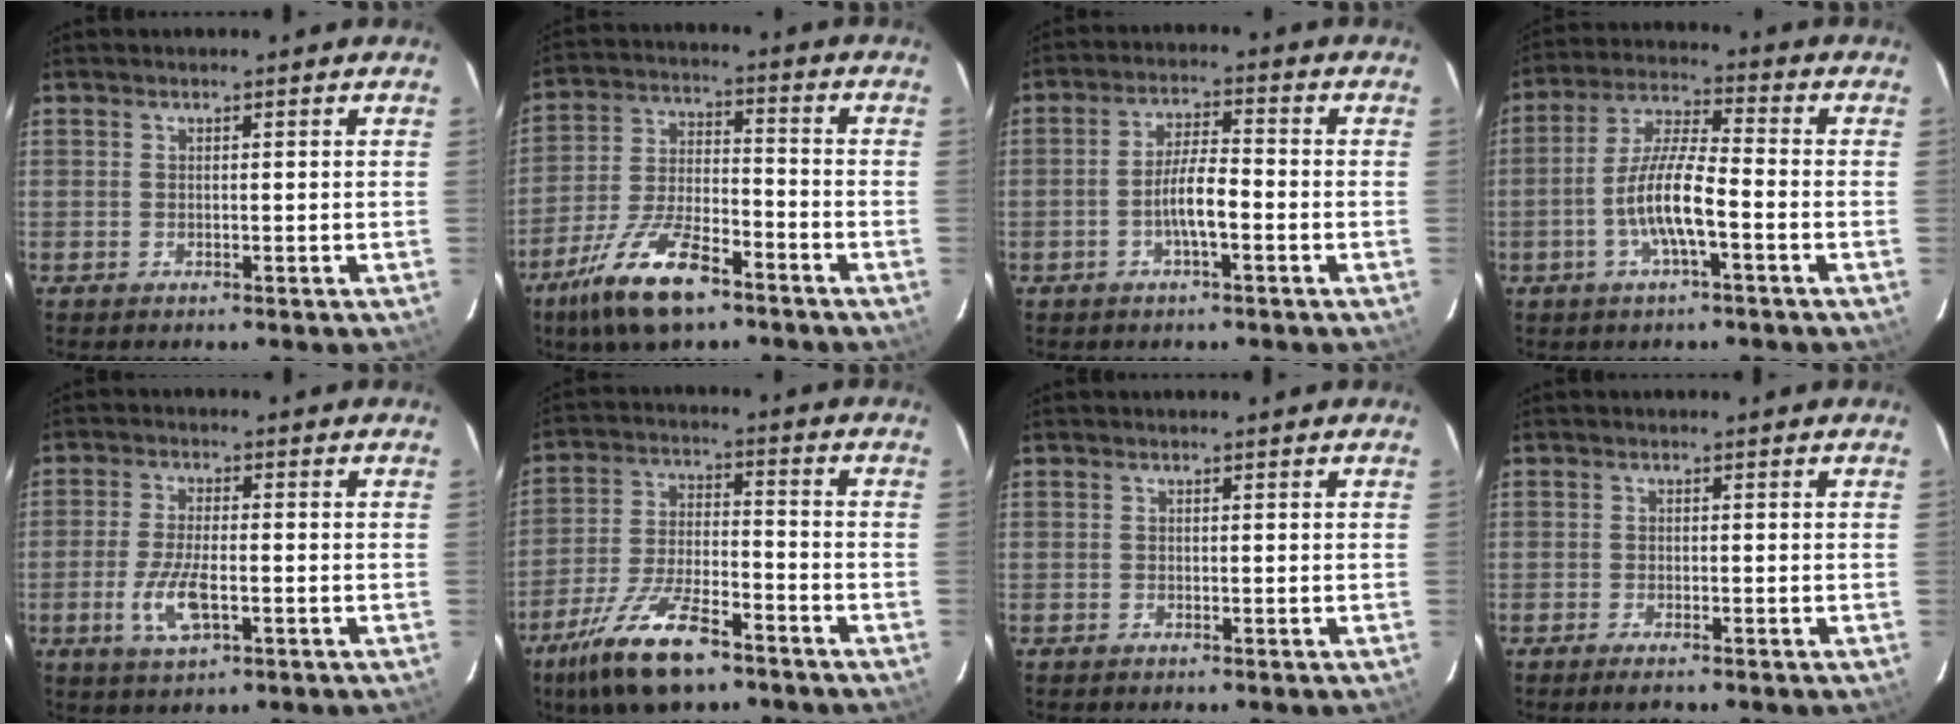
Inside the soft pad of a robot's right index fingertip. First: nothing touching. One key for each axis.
{"total": 14.7, "fx": -9.6, "fy": 5.1, "fz": 9.9, "tx": -0.212, "ty": -0.019, "tz": -0.177}
{"total": 5.9, "fx": -2.2, "fy": 1.1, "fz": 5.3, "tx": -0.104, "ty": 0.007, "tz": -0.039}
{"total": 9.7, "fx": -3.4, "fy": 1.6, "fz": 8.9, "tx": -0.184, "ty": 0.004, "tz": -0.067}
{"total": 7.4, "fx": -2.4, "fy": 2.6, "fz": 6.5, "tx": -0.139, "ty": -0.009, "tz": -0.046}
{"total": 14.9, "fx": -10.1, "fy": 5.1, "fz": 9.8, "tx": -0.210, "ty": -0.024, "tz": -0.184}
{"total": 0.0}
{"total": 2.0, "fx": -1.6, "fy": 0.3, "fz": 1.2, "tx": -0.030, "ty": -0.004, "tz": -0.032}